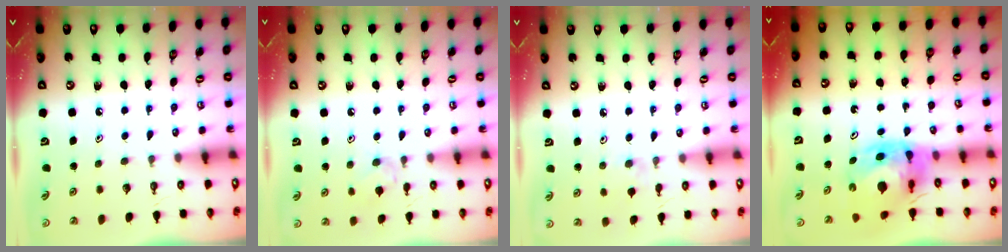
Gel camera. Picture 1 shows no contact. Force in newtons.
{"total": 5.4, "press": 5.3, "slide": 0.9}
{"total": 2.7, "press": 2.6, "slide": 0.5}
{"total": 9.4, "press": 9.3, "slide": 1.1}